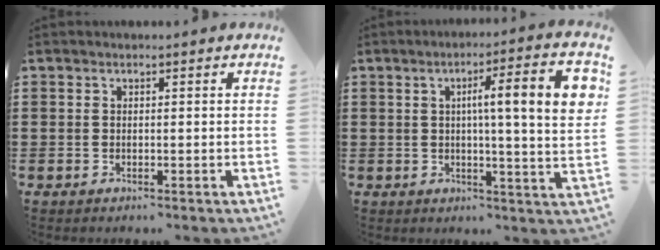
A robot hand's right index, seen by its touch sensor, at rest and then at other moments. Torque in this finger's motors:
{"motor_torque": [0.68, 0.01, 0.72, 0.17]}